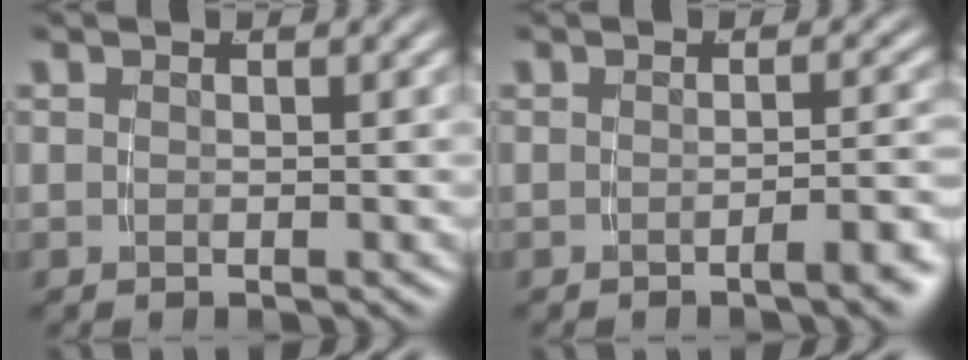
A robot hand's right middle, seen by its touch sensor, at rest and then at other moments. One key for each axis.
{"total": 2.4, "fx": -1.7, "fy": -0.2, "fz": 1.6, "tx": -0.017, "ty": 0.010, "tz": -0.033}